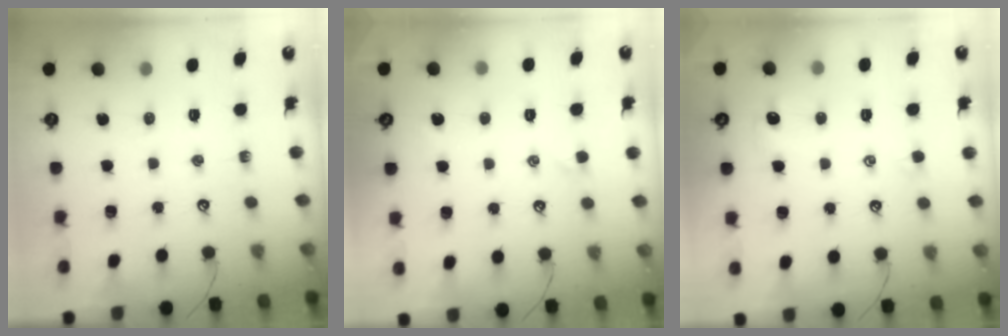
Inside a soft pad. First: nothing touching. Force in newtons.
{"total": 0.7, "press": 0.1, "slide": 0.7}
{"total": 1.0, "press": 0.8, "slide": 0.6}